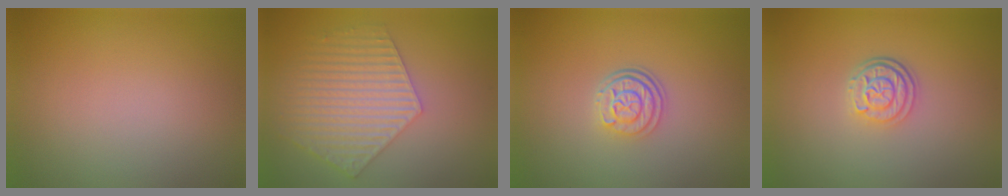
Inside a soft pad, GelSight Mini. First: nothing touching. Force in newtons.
{"total": 6.2, "press": 4.9, "slide": 3.9}
{"total": 3.1, "press": 2.5, "slide": 1.8}
{"total": 3.1, "press": 2.5, "slide": 1.8}